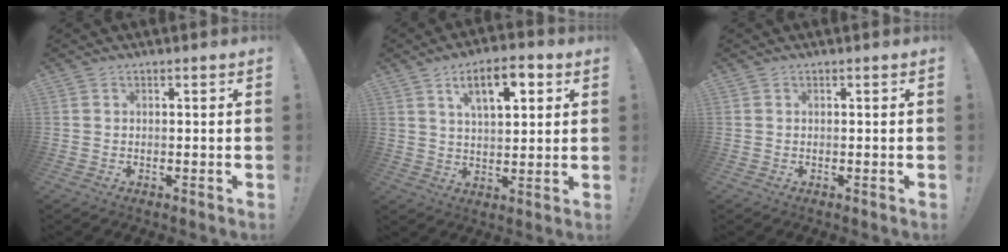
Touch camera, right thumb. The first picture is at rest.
{"total": 10.9, "force": [4.8, 4.7, 8.7], "torque": [-0.132, -0.005, 0.079]}
{"total": 0.0}